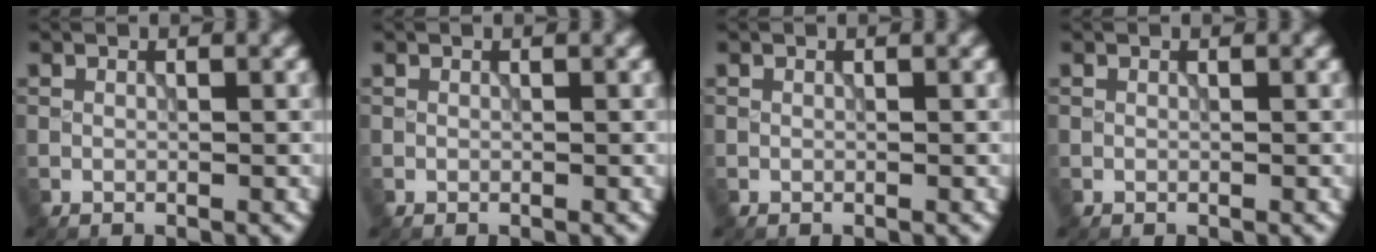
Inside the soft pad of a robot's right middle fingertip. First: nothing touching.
{"total": 0.0}
{"total": 0.0}
{"total": 0.0}